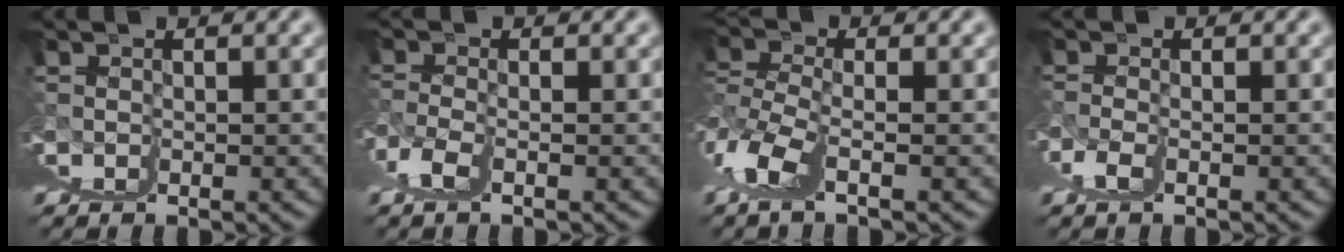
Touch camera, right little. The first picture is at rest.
{"total": 2.2, "force": [0.9, -2.0, -0.1], "torque": [0.001, 0.013, 0.020]}
{"total": 6.4, "force": [0.5, -6.2, -1.4], "torque": [0.046, 0.016, 0.016]}
{"total": 2.5, "force": [-0.3, -2.3, -0.7], "torque": [0.010, 0.001, 0.007]}